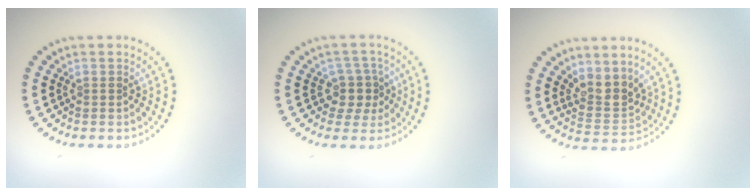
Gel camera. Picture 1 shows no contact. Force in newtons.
{"total": 2.5, "press": 2.0, "slide": 1.6}
{"total": 3.1, "press": 2.5, "slide": 1.8}